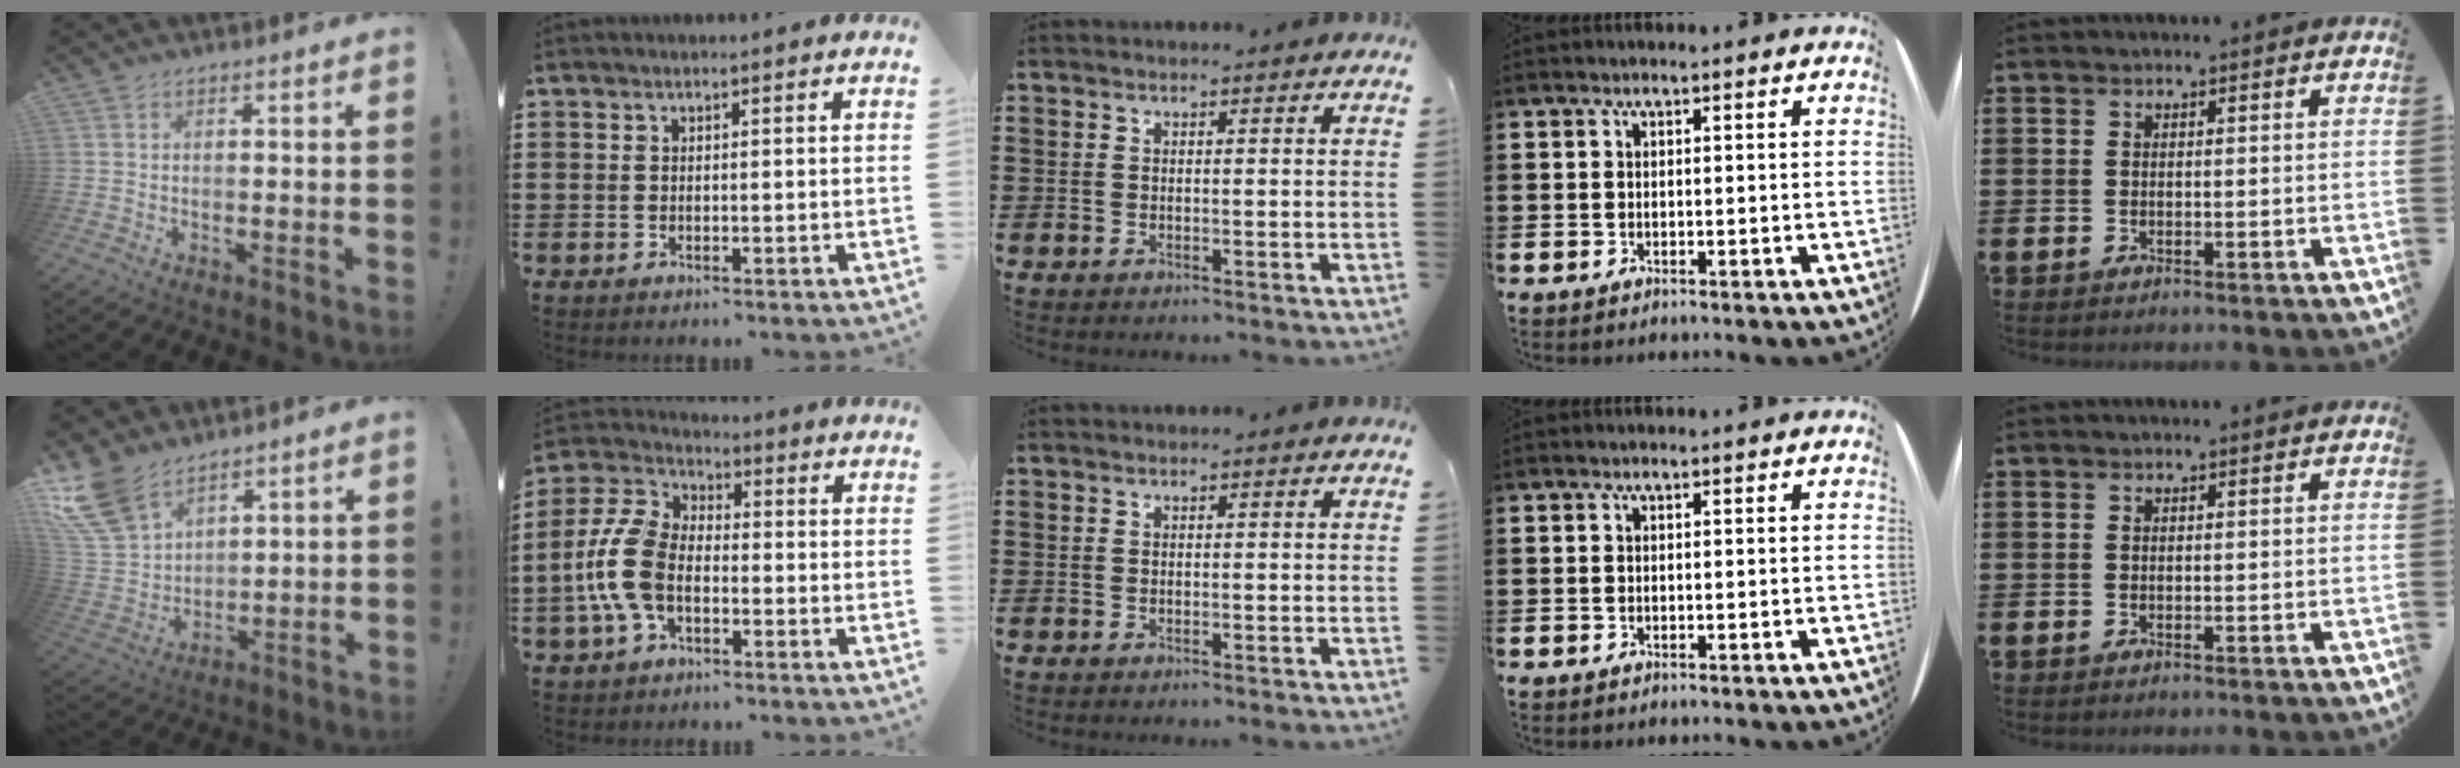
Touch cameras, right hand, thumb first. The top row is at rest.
{"thumb": {"total": 13.6, "force": [9.7, 7.6, 5.8], "torque": [-0.140, -0.062, 0.188]}, "index": {"total": 9.7, "force": [-2.2, 5.7, 7.6], "torque": [-0.205, -0.005, -0.050]}}